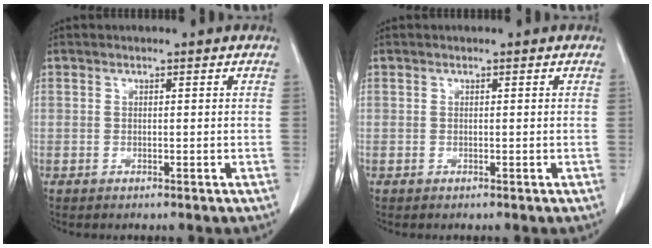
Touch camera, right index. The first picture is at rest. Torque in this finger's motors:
{"motor_torque": [0.00, 0.00, 0.00, 0.00]}